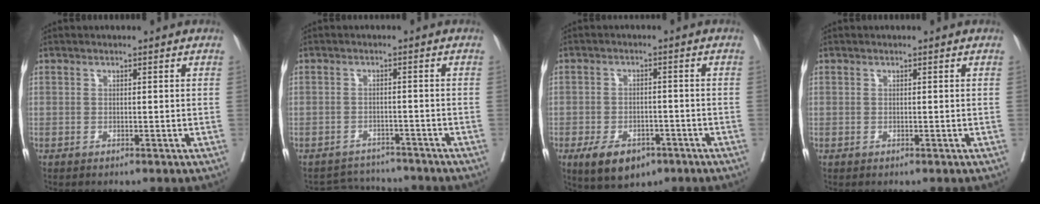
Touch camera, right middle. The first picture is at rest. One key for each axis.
{"total": 5.1, "fx": -5.0, "fy": 0.6, "fz": -0.8, "tx": 0.011, "ty": 0.009, "tz": -0.078}
{"total": 8.1, "fx": -4.8, "fy": 4.5, "fz": 4.7, "tx": -0.074, "ty": -0.002, "tz": -0.071}
{"total": 0.0}